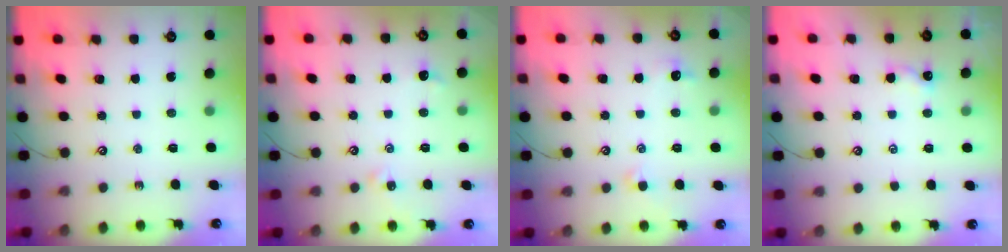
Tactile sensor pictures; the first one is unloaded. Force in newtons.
{"total": 2.0, "press": 1.9, "slide": 0.5}
{"total": 1.0, "press": 0.8, "slide": 0.7}
{"total": 0.9, "press": 0.9, "slide": 0.3}